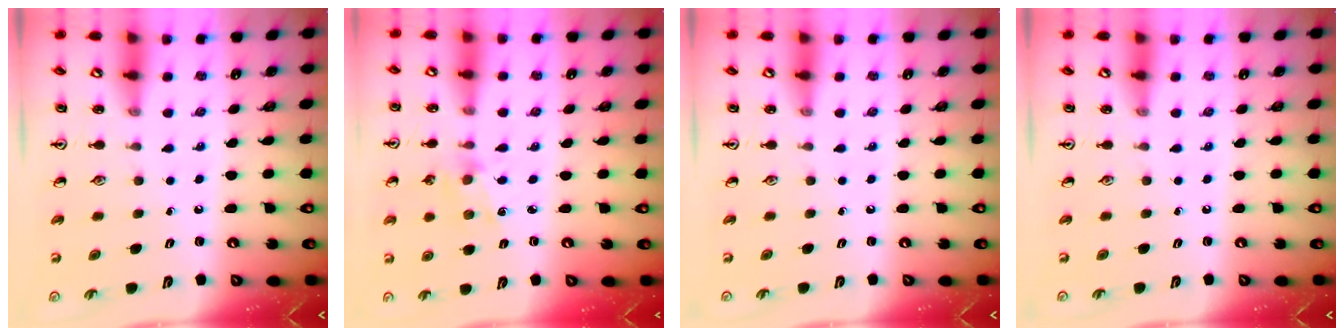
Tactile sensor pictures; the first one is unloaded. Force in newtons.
{"total": 2.9, "press": 2.9, "slide": 0.3}
{"total": 0.0}
{"total": 0.0}